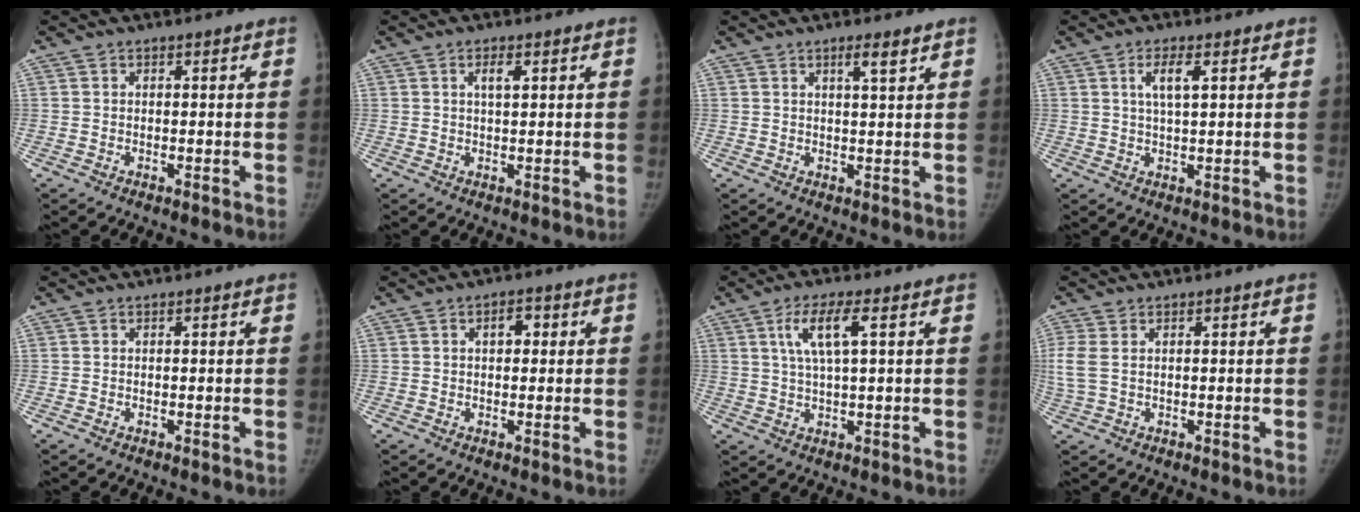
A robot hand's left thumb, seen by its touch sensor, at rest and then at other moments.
{"total": 2.4, "force": [1.0, 0.8, 2.1], "torque": [-0.035, -0.001, 0.018]}
{"total": 2.7, "force": [1.7, 0.2, 2.1], "torque": [-0.034, -0.012, 0.028]}
{"total": 4.1, "force": [1.5, 1.1, 3.7], "torque": [-0.070, -0.001, 0.031]}
{"total": 0.0}
{"total": 2.9, "force": [0.7, 1.8, 2.2], "torque": [-0.022, 0.007, 0.007]}
{"total": 6.7, "force": [2.2, 1.3, 6.1], "torque": [-0.132, 0.003, 0.045]}
{"total": 4.3, "force": [0.7, 2.5, 3.4], "torque": [-0.115, 0.011, 0.022]}